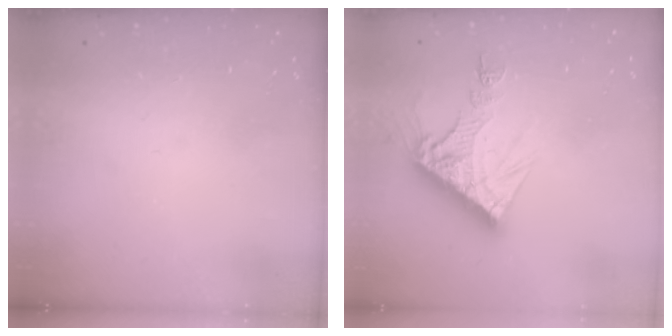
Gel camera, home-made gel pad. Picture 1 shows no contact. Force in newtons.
{"total": 12.9, "press": 12.8, "slide": 1.3}